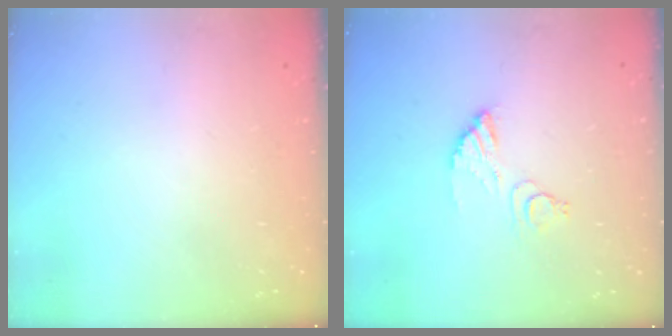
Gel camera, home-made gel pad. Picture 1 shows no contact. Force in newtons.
{"total": 8.1, "press": 8.0, "slide": 0.7}